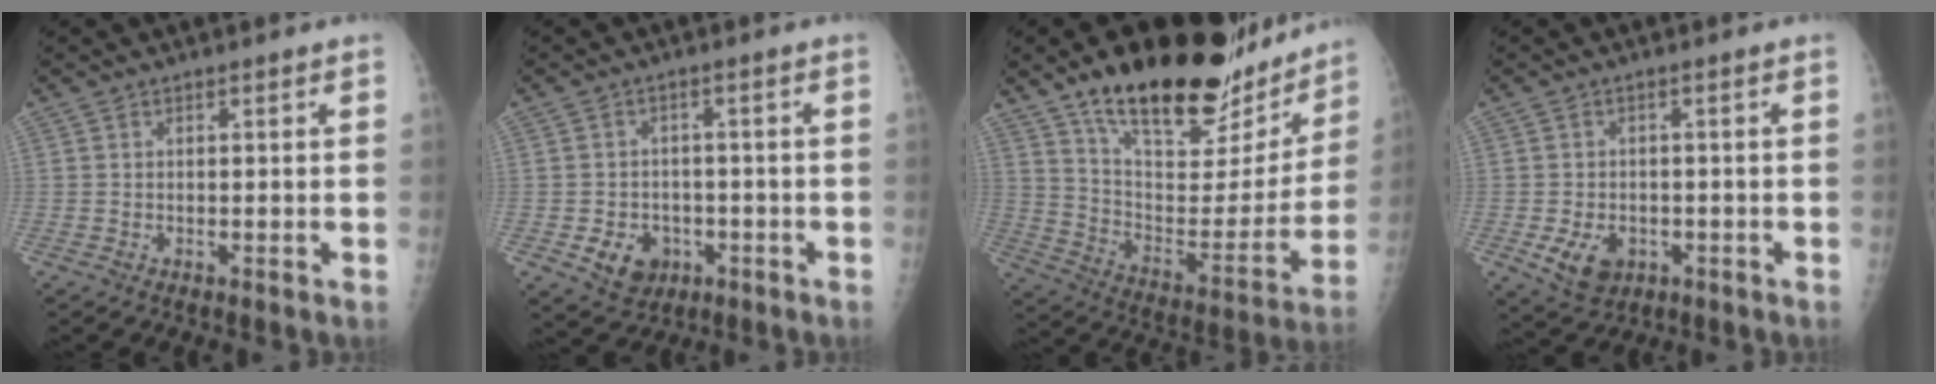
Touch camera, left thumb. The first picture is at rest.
{"total": 6.7, "force": [-2.3, 5.4, 3.1], "torque": [-0.029, 0.013, -0.026]}
{"total": 29.5, "force": [20.5, 11.7, 17.6], "torque": [-0.230, -0.069, 0.321]}
{"total": 6.0, "force": [-2.0, 4.5, 3.5], "torque": [-0.052, 0.004, -0.021]}